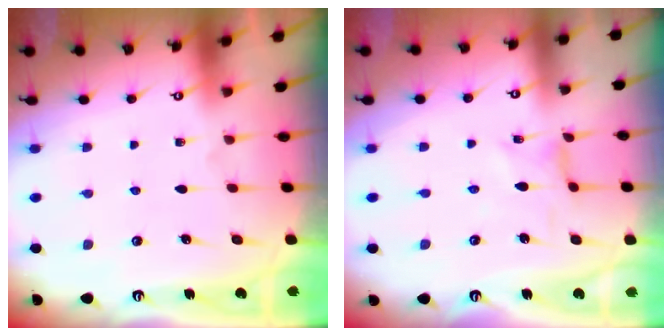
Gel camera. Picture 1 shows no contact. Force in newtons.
{"total": 1.1, "press": 1.0, "slide": 0.3}